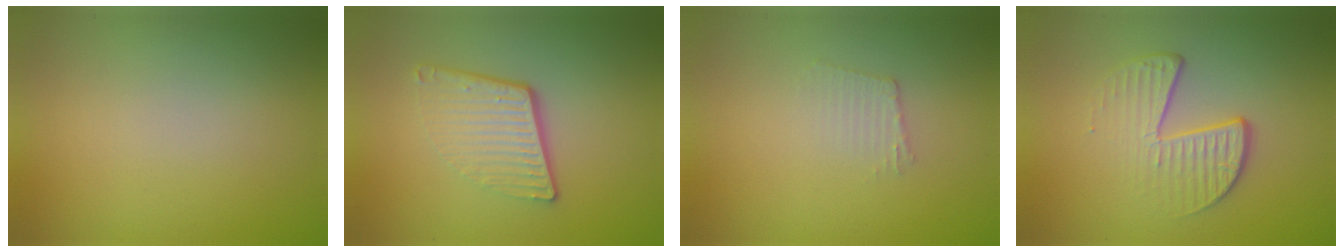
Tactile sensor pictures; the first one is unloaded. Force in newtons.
{"total": 4.3, "press": 2.8, "slide": 3.3}
{"total": 1.2, "press": 1.2, "slide": 0.2}
{"total": 4.1, "press": 2.6, "slide": 3.2}